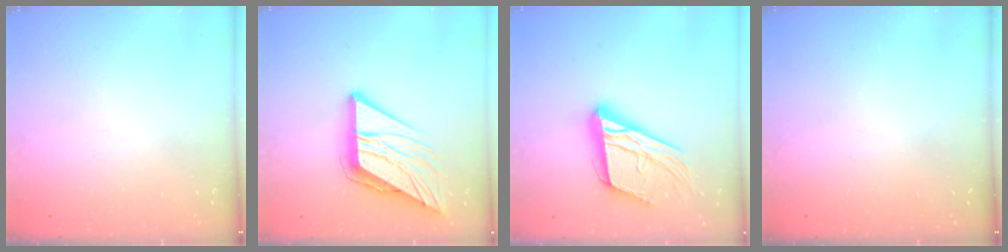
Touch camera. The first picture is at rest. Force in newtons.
{"total": 12.8, "press": 12.7, "slide": 1.5}
{"total": 19.6, "press": 19.4, "slide": 2.8}
{"total": 0.0}